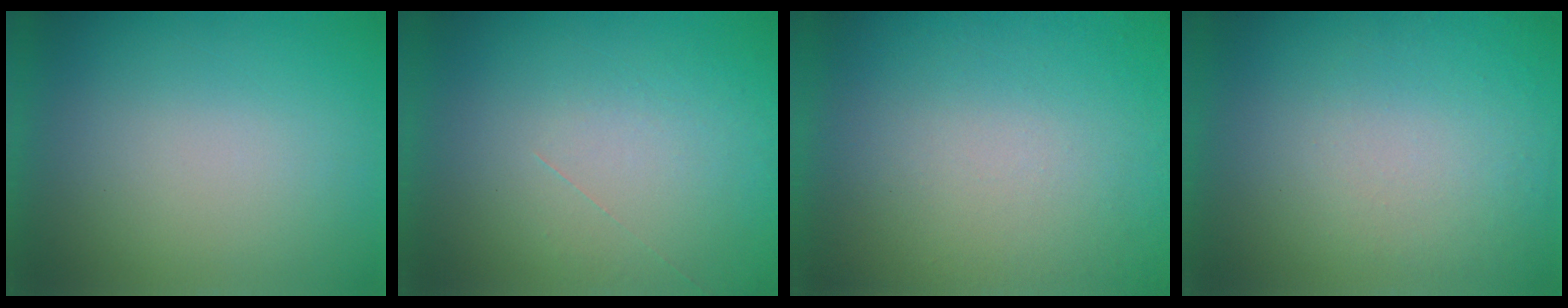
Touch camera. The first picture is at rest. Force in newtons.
{"total": 1.2}
{"total": 6.0}
{"total": 1.0}